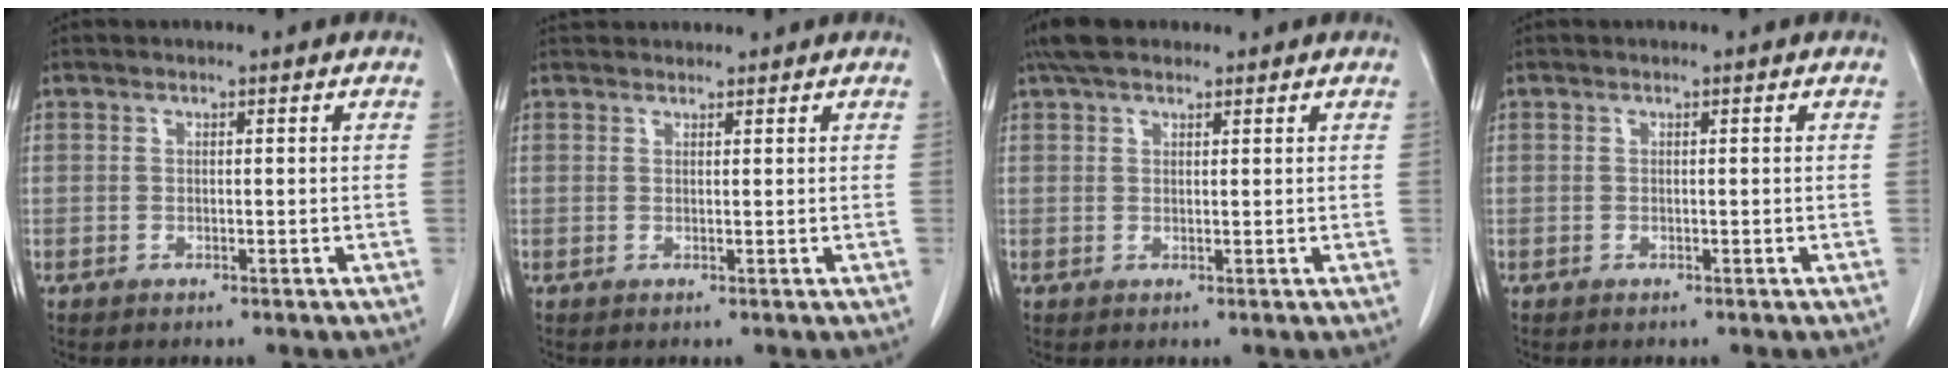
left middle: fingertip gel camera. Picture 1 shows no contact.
{"total": 2.6, "force": [2.5, 0.5, 0.1], "torque": [0.000, 0.026, 0.042]}
{"total": 4.3, "force": [3.4, 1.8, 2.0], "torque": [-0.039, 0.019, 0.063]}
{"total": 0.0}